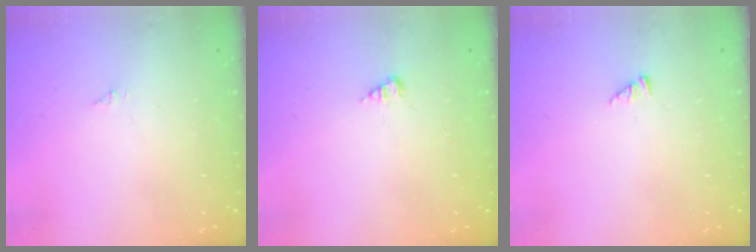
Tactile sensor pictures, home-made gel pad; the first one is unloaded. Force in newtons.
{"total": 0.0}
{"total": 0.7, "press": 0.7, "slide": 0.1}